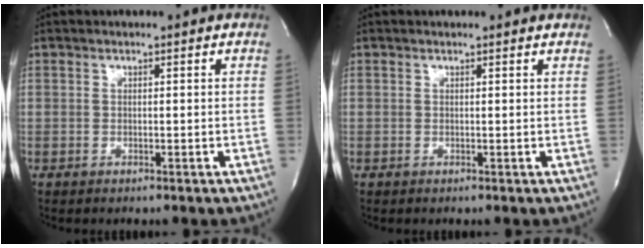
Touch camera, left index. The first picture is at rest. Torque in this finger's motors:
{"motor_torque": [0.14, -0.22, -0.39, -0.15]}